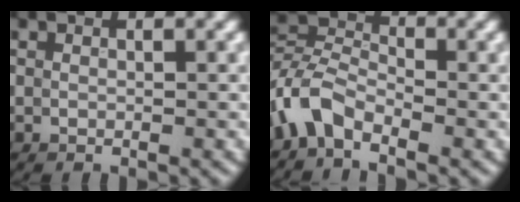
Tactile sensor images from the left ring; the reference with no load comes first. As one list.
[{"total": 4.3, "force": [-2.7, 2.3, 2.4], "torque": [-0.054, 0.009, -0.067]}]